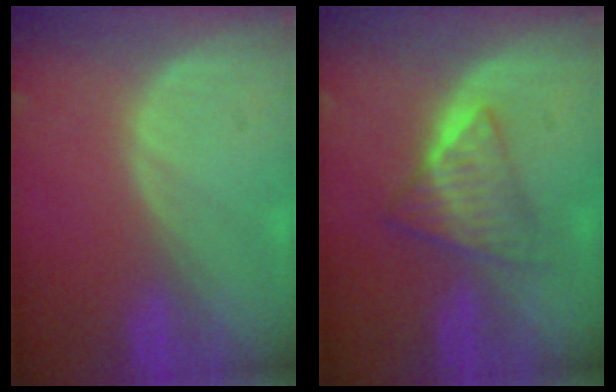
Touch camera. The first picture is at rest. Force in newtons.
{"total": 6.2, "press": 5.4, "slide": 3.1}